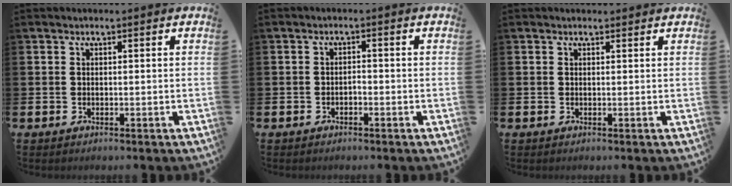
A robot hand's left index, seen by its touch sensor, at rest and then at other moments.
{"total": 0.8, "force": [-0.6, 0.5, 0.3], "torque": [-0.002, -0.003, -0.013]}
{"total": 0.6, "force": [0.5, 0.3, 0.1], "torque": [0.011, -0.002, 0.006]}